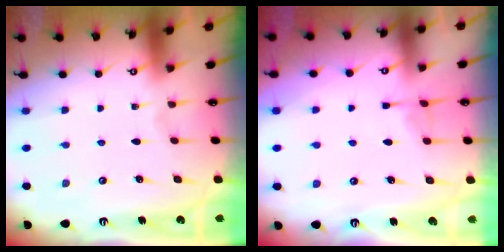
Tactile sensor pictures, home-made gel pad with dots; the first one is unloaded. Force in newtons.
{"total": 3.8, "press": 3.8, "slide": 0.5}